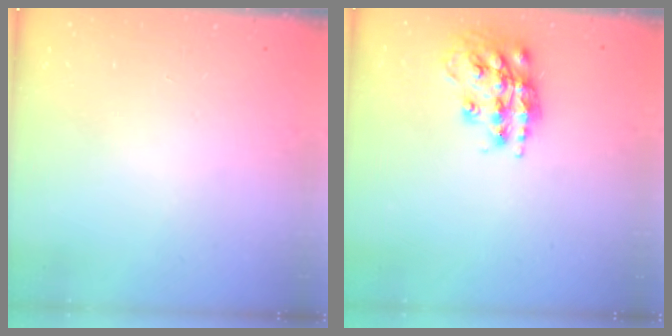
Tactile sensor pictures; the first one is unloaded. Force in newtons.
{"total": 16.8, "press": 16.7, "slide": 1.5}